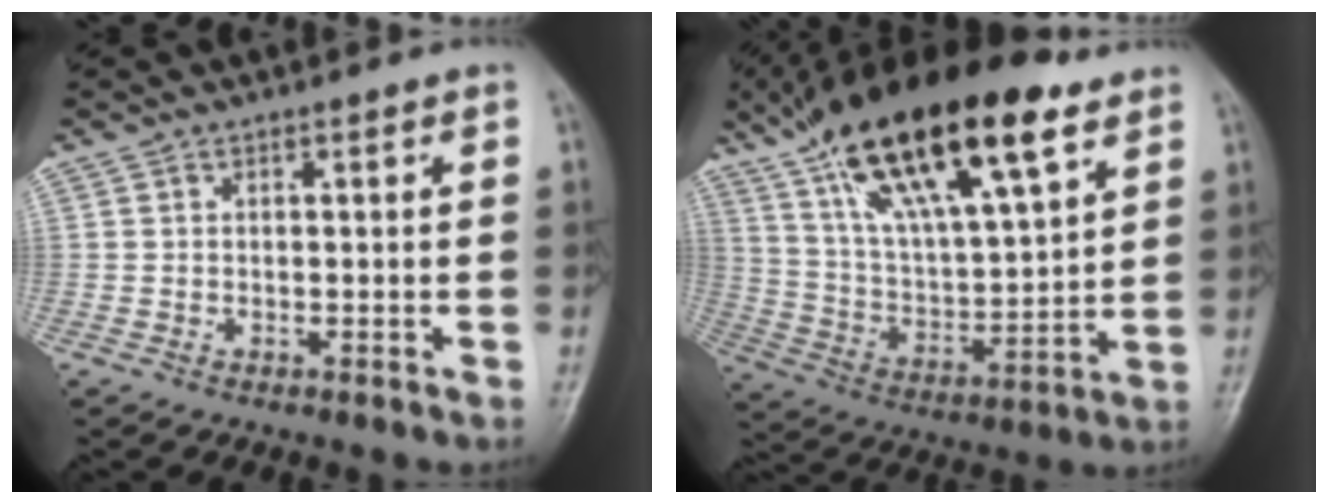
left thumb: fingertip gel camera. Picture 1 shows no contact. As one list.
[{"total": 26.0, "force": [14.9, 8.6, 19.5], "torque": [-0.326, -0.037, 0.265]}]